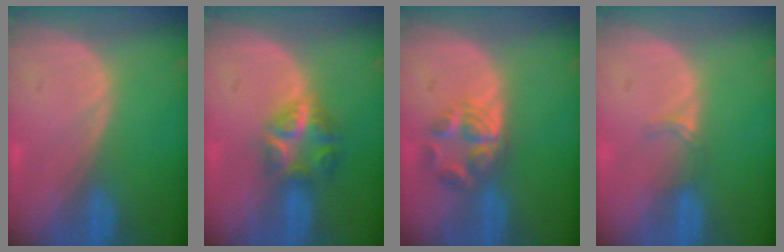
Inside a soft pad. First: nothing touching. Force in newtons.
{"total": 6.1, "press": 5.5, "slide": 2.7}
{"total": 5.8, "press": 4.7, "slide": 3.4}
{"total": 1.9, "press": 1.5, "slide": 1.2}